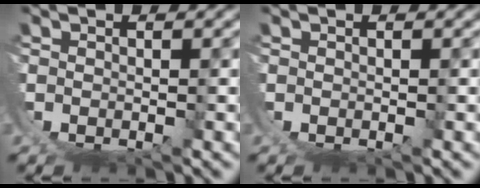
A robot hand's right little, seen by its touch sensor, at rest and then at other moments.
{"total": 0.0}